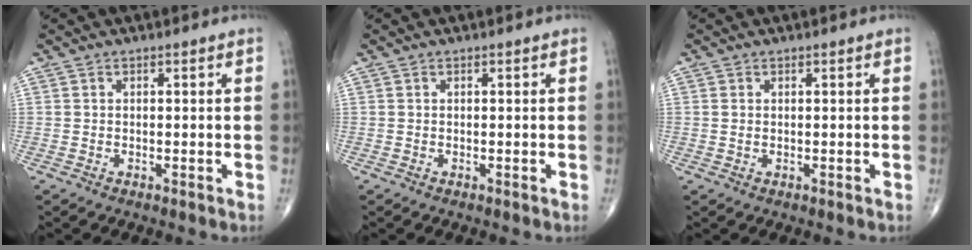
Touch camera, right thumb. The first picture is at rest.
{"total": 0.0}
{"total": 0.8, "force": [0.1, 0.5, 0.5], "torque": [-0.014, 0.001, 0.005]}